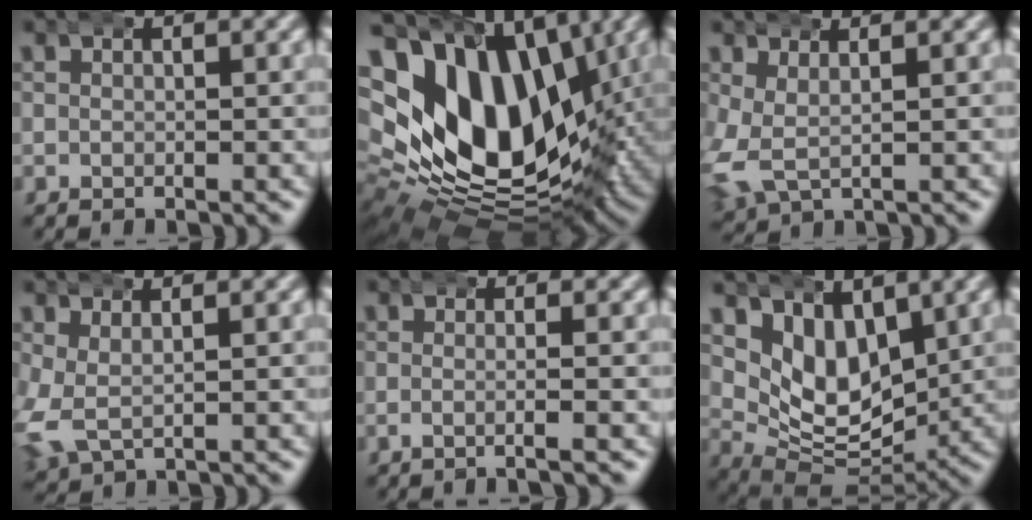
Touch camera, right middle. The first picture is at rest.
{"total": 25.9, "force": [1.1, 18.1, 18.5], "torque": [-0.317, -0.029, 0.025]}
{"total": 4.1, "force": [0.2, 3.3, 2.4], "torque": [-0.091, -0.016, 0.013]}
{"total": 3.7, "force": [0.2, 2.9, 2.2], "torque": [-0.082, -0.017, 0.015]}
{"total": 1.7, "force": [-0.8, -0.6, 1.3], "torque": [-0.028, 0.000, -0.016]}
{"total": 9.5, "force": [1.5, 7.1, 6.1], "torque": [-0.106, -0.017, 0.023]}